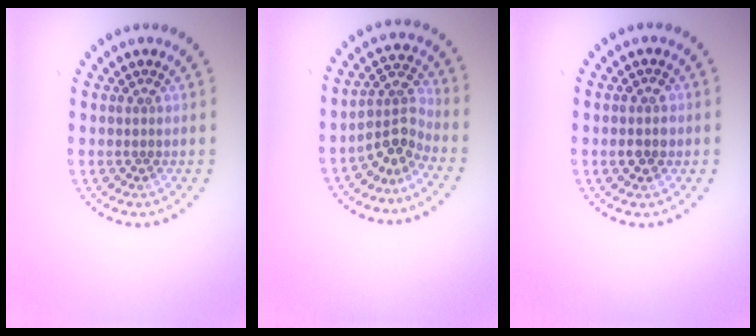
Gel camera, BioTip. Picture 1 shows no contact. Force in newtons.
{"total": 3.1, "press": 2.2, "slide": 2.1}
{"total": 1.4, "press": 1.4, "slide": 0.1}